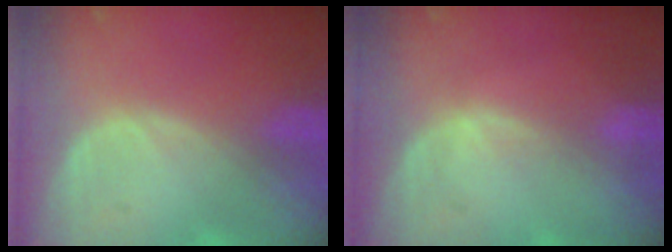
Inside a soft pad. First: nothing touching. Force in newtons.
{"total": 0.6, "press": 0.5, "slide": 0.2}